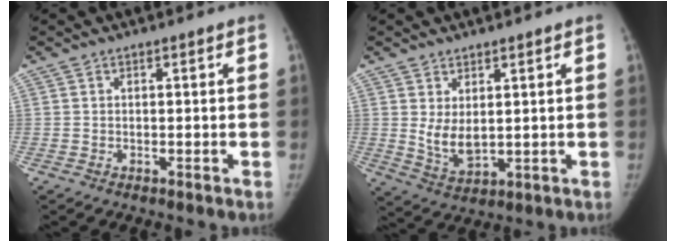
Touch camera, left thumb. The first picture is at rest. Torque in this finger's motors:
{"motor_torque": [-0.18, 0.36, 0.19, -0.21, 0.05]}